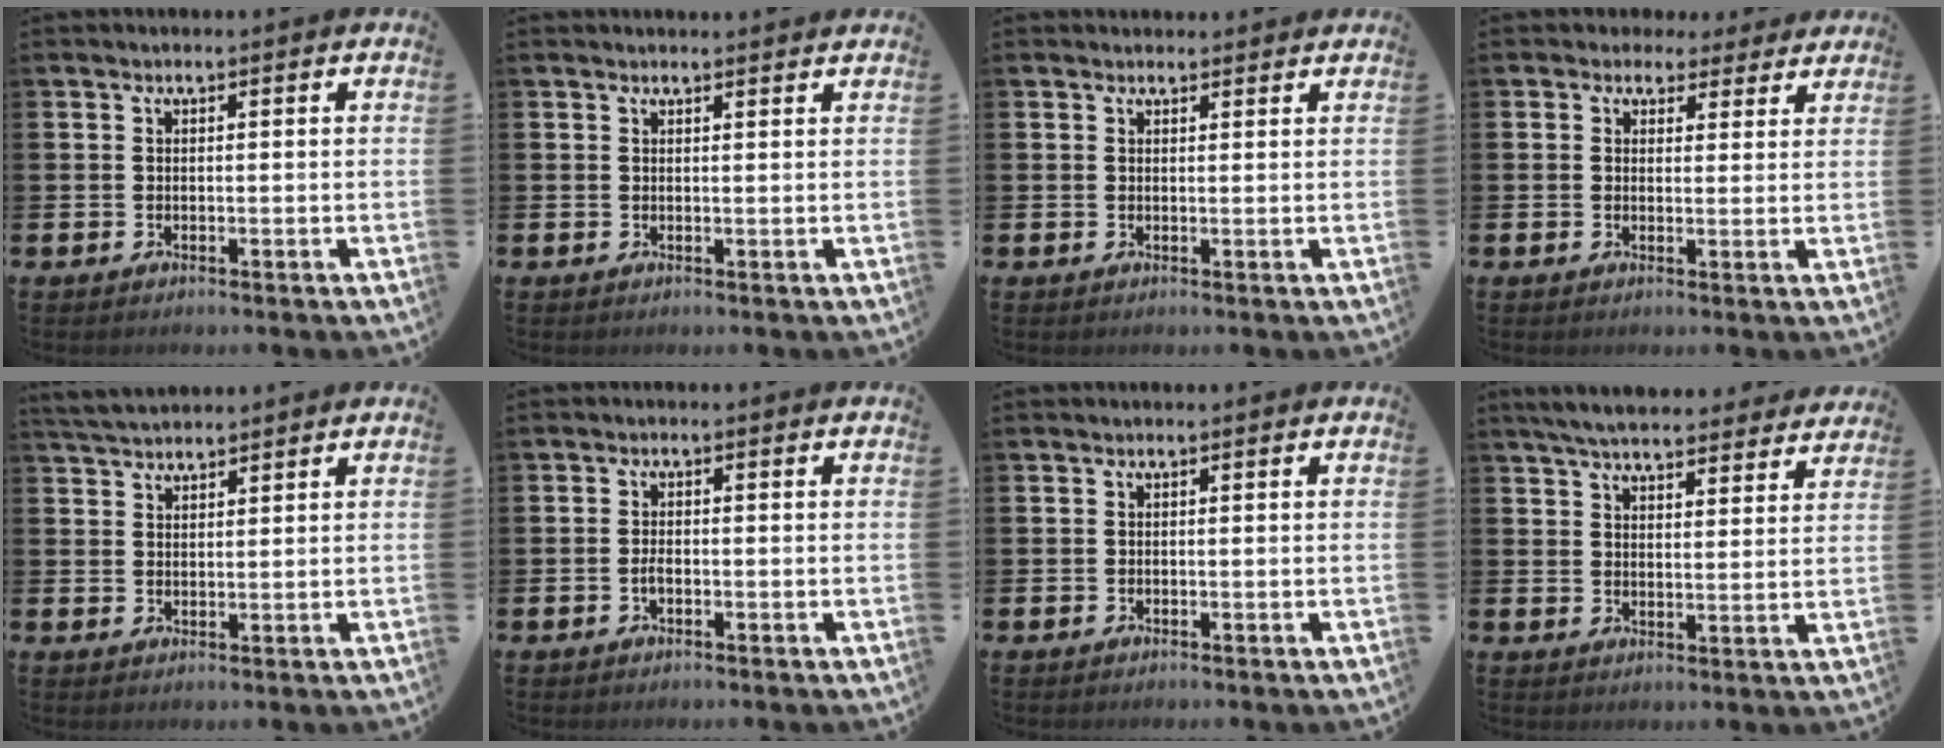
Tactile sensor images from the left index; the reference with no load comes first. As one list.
[{"total": 1.0, "force": [1.0, 0.0, 0.1], "torque": [0.005, -0.003, 0.016]}, {"total": 1.2, "force": [1.2, 0.4, 0.0], "torque": [0.006, 0.001, 0.020]}, {"total": 3.0, "force": [2.4, 1.8, 0.0], "torque": [0.003, -0.012, 0.037]}, {"total": 3.6, "force": [3.5, 0.6, 0.5], "torque": [-0.018, -0.011, 0.066]}, {"total": 1.5, "force": [-0.5, 0.7, 1.2], "torque": [-0.022, 0.001, -0.011]}, {"total": 0.0}, {"total": 6.0, "force": [5.8, 0.9, 1.2], "torque": [-0.043, -0.030, 0.105]}]